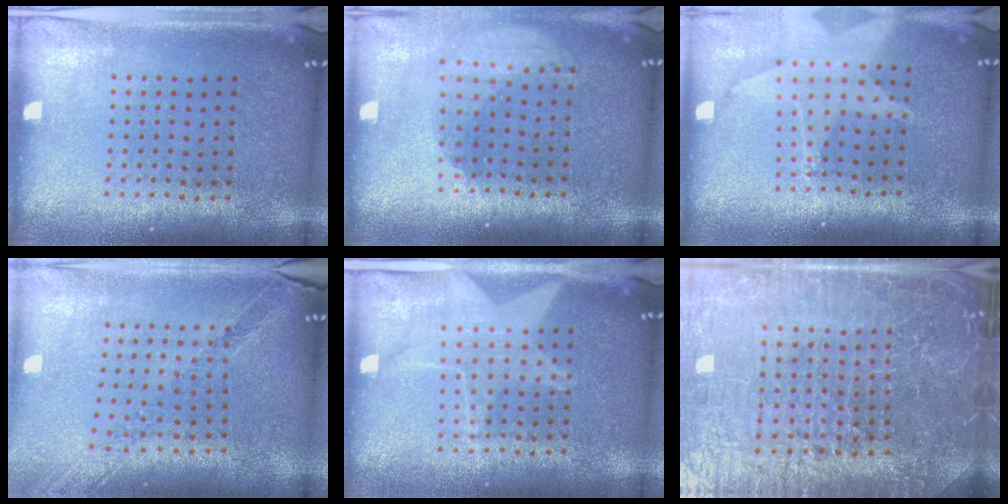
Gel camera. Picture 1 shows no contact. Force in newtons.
{"total": 1.8, "press": 1.4, "slide": 1.2}
{"total": 1.8, "press": 1.5, "slide": 1.1}
{"total": 1.2, "press": 1.2, "slide": 0.2}
{"total": 1.5, "press": 1.5, "slide": 0.4}
{"total": 6.1, "press": 5.6, "slide": 2.5}